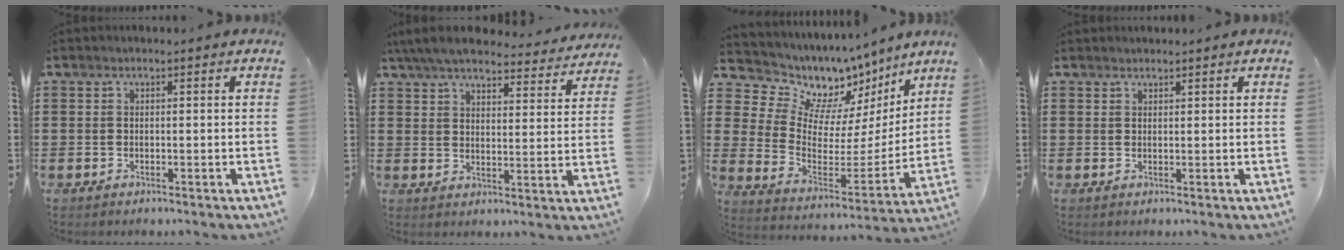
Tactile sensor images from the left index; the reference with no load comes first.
{"total": 6.5, "force": [6.0, 0.7, 2.2], "torque": [-0.066, -0.028, 0.107]}
{"total": 7.7, "force": [5.5, 4.9, 2.2], "torque": [-0.078, -0.047, 0.097]}
{"total": 1.2, "force": [1.2, 0.3, 0.0], "torque": [-0.002, 0.000, 0.023]}